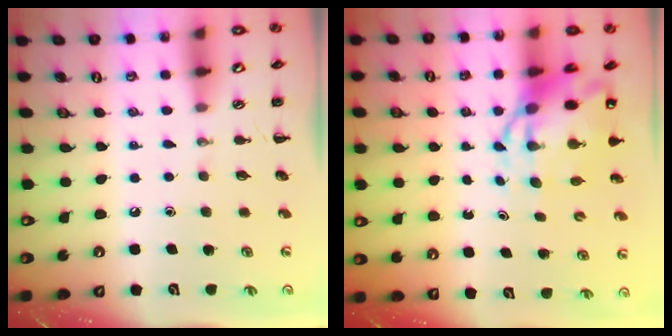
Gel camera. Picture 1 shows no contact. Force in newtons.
{"total": 9.0, "press": 8.7, "slide": 2.3}